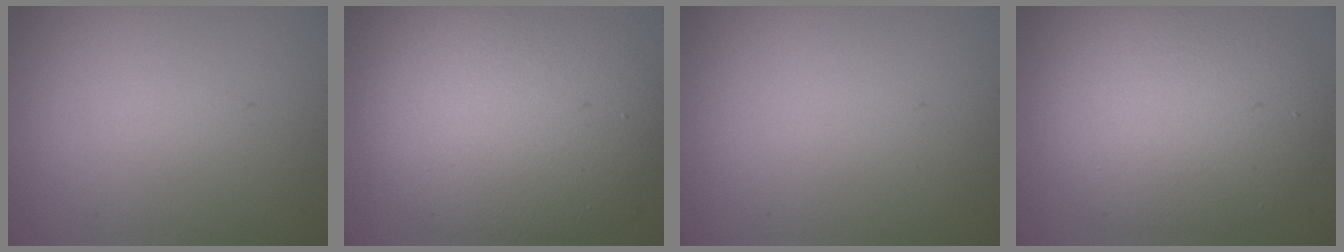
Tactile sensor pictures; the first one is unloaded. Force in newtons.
{"total": 11.1, "press": 11.1, "slide": 0.8}
{"total": 0.0}
{"total": 7.6, "press": 7.6, "slide": 0.2}